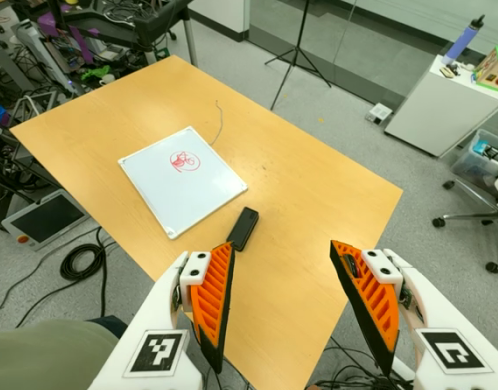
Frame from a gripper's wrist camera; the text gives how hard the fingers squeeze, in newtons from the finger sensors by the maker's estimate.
{"total": 0.0}